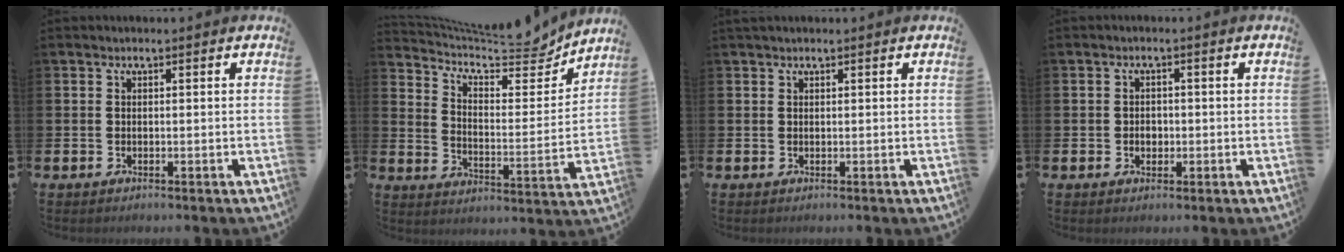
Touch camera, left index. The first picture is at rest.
{"total": 8.4, "force": [7.8, 1.7, 2.5], "torque": [-0.065, -0.068, 0.131]}
{"total": 0.6, "force": [0.6, 0.1, 0.2], "torque": [0.001, 0.000, 0.009]}
{"total": 1.7, "force": [-0.2, 1.4, 0.9], "torque": [-0.005, 0.003, -0.010]}